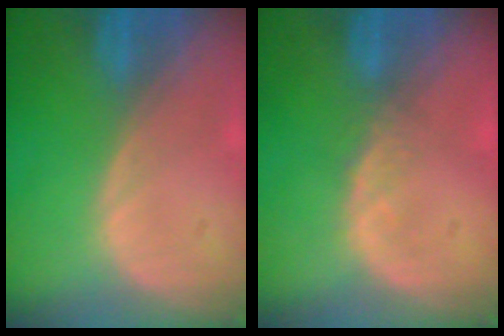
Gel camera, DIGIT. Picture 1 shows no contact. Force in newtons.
{"total": 1.4, "press": 1.4, "slide": 0.2}